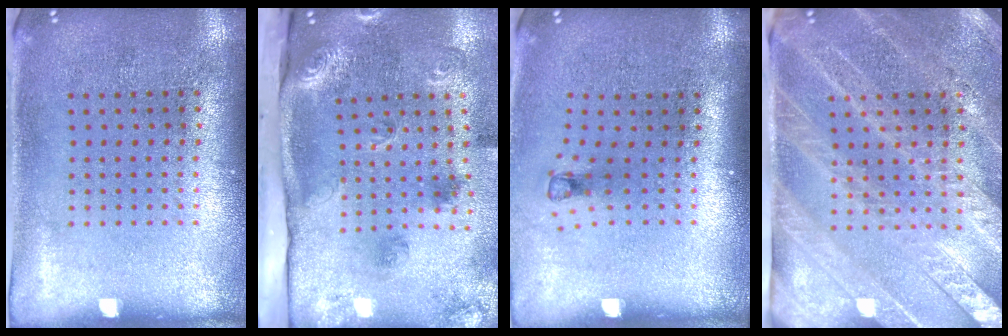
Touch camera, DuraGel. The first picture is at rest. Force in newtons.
{"total": 2.8, "press": 1.9, "slide": 2.1}
{"total": 0.8, "press": 0.4, "slide": 0.7}
{"total": 3.6, "press": 3.2, "slide": 1.6}